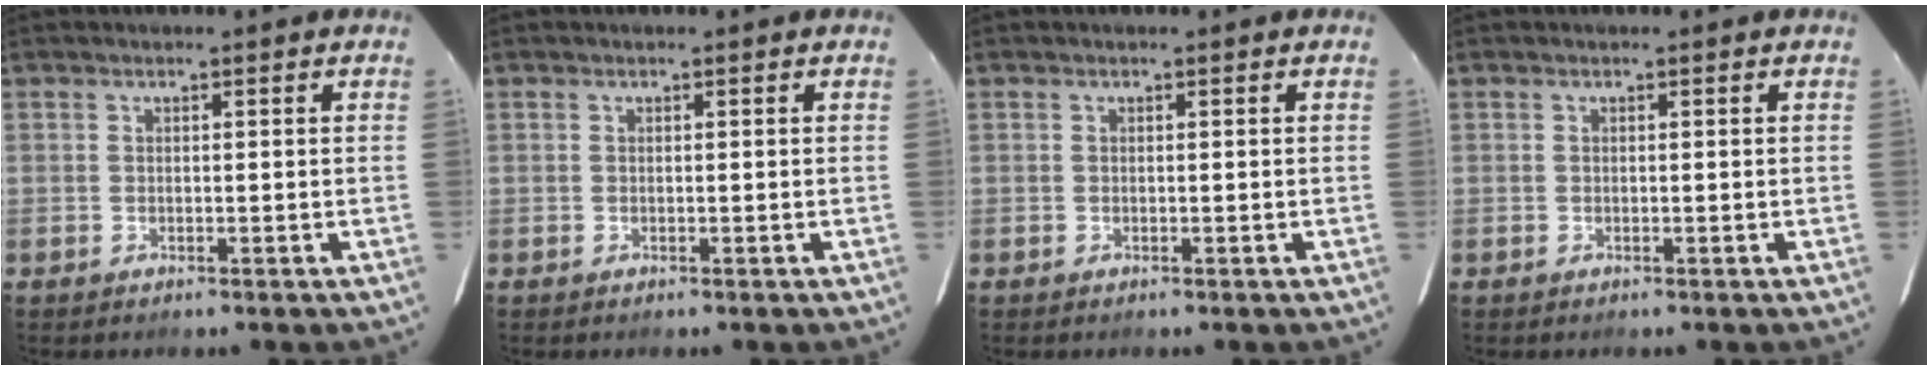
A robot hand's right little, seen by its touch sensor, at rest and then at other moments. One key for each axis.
{"total": 0.0}
{"total": 0.0}
{"total": 0.0}